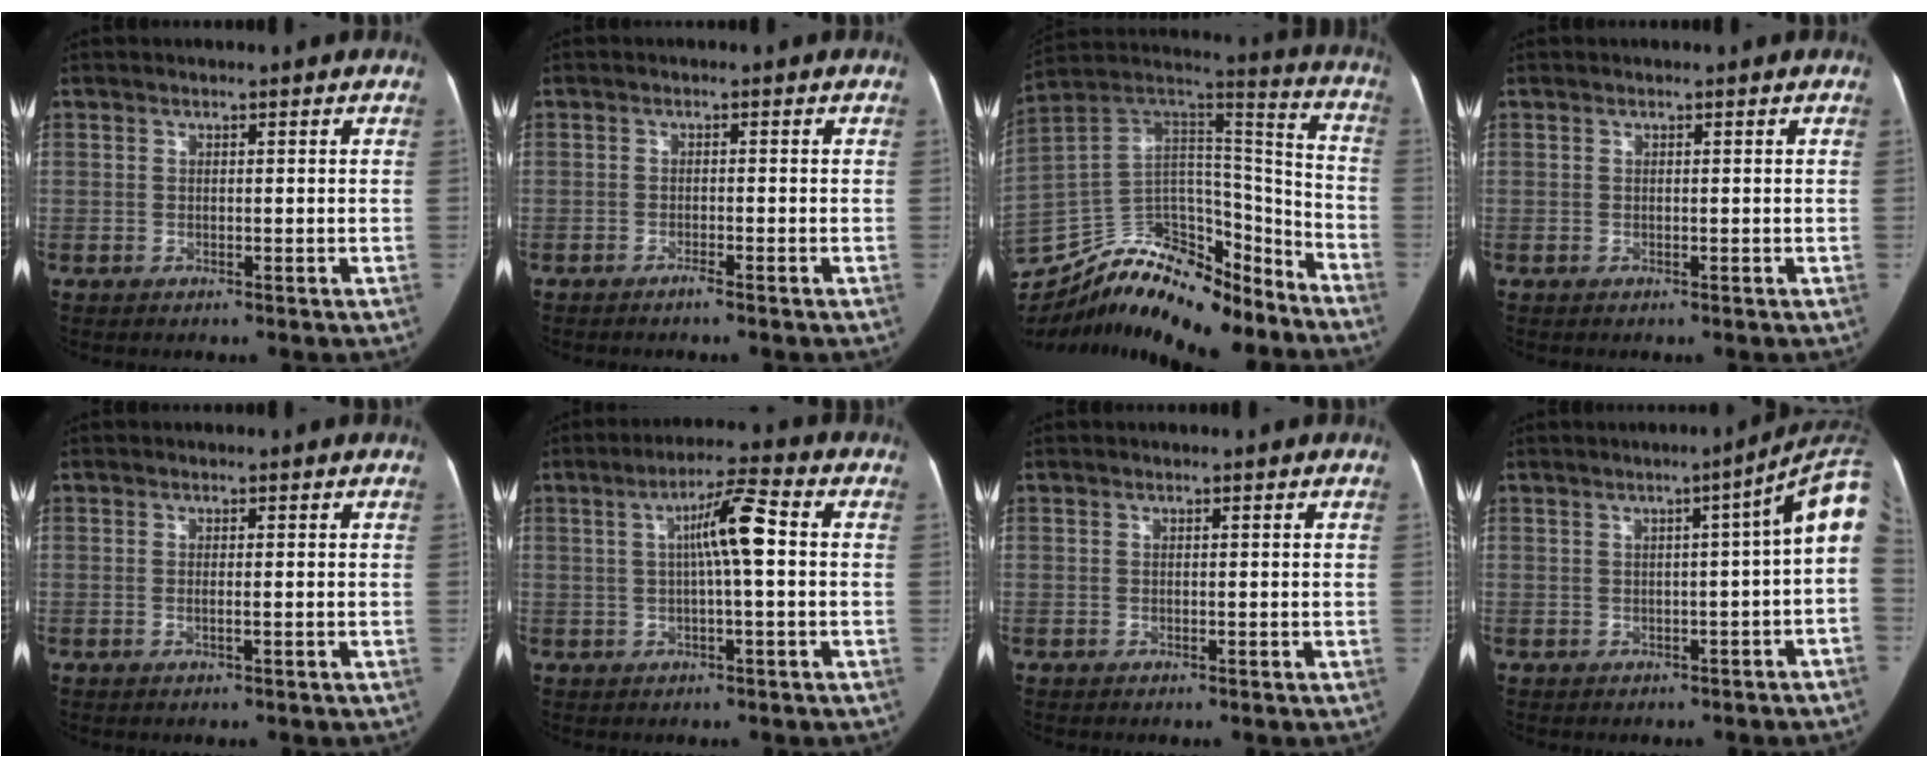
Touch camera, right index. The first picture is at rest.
{"total": 1.2, "force": [-1.0, -0.2, 0.6], "torque": [-0.012, -0.001, -0.018]}
{"total": 26.5, "force": [-20.9, 10.6, 12.5], "torque": [-0.254, 0.040, -0.334]}
{"total": 0.0}
{"total": 0.9, "force": [-0.1, -0.2, 0.9], "torque": [-0.019, -0.002, -0.004]}
{"total": 7.2, "force": [0.7, 0.3, 7.1], "torque": [-0.123, 0.017, 0.008]}
{"total": 0.0}
{"total": 7.0, "force": [1.8, 0.2, 6.8], "torque": [-0.069, 0.027, 0.006]}